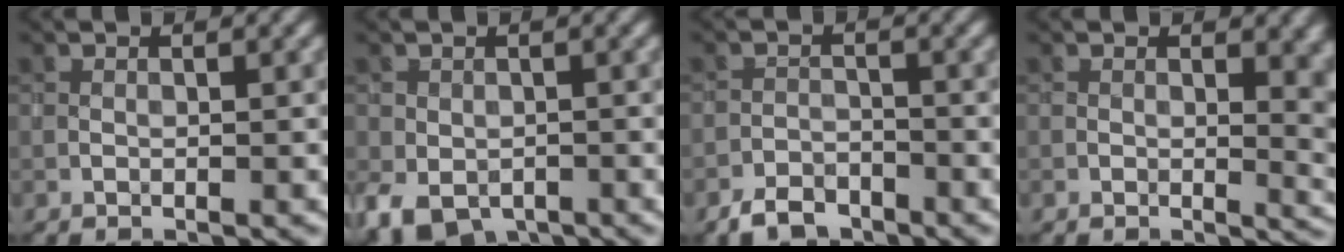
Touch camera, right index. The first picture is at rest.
{"total": 4.0, "force": [-2.1, 2.7, 2.0], "torque": [-0.036, -0.013, -0.033]}
{"total": 2.3, "force": [-2.1, 0.9, 0.3], "torque": [-0.004, 0.002, -0.045]}
{"total": 5.7, "force": [0.1, 2.9, 4.9], "torque": [-0.056, -0.005, 0.004]}